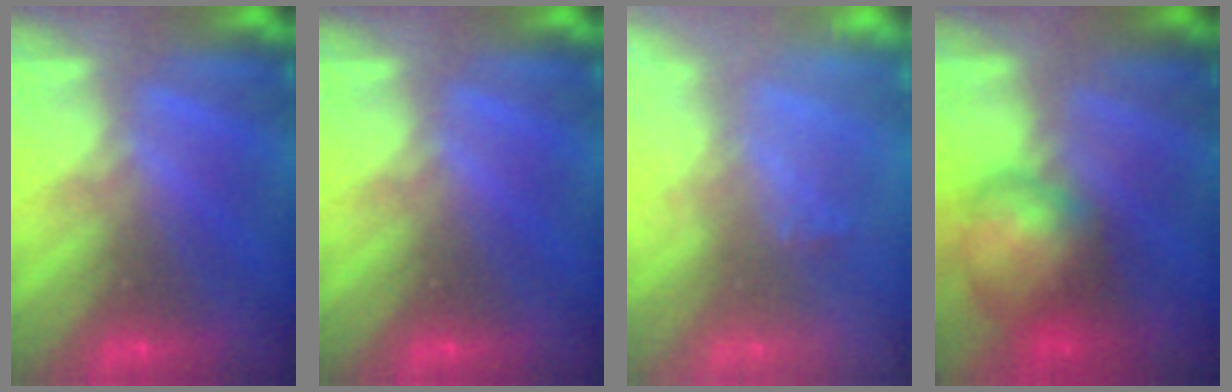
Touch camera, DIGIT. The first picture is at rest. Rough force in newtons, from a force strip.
{"total": 0.0}
{"total": 1.7}
{"total": 8.6}